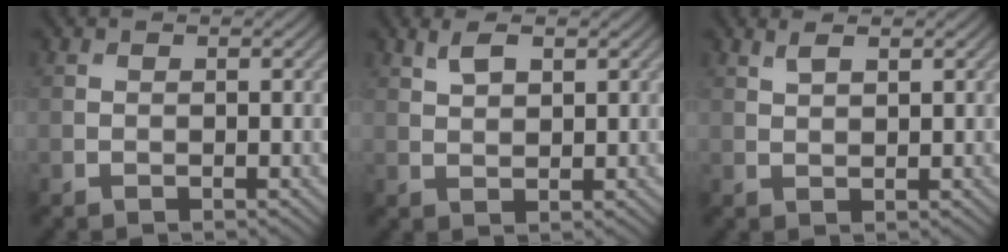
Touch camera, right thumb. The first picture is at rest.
{"total": 2.9, "force": [1.7, 1.2, 2.1], "torque": [-0.048, 0.002, 0.037]}
{"total": 1.9, "force": [1.3, 0.5, 1.3], "torque": [-0.031, 0.000, 0.029]}